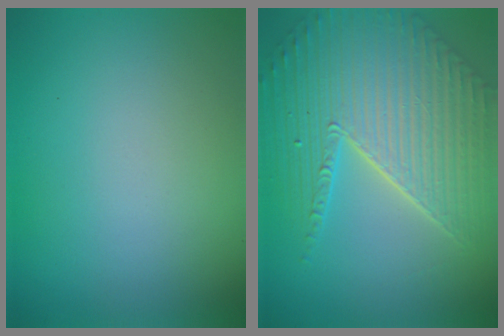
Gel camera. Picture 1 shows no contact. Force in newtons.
{"total": 7.6, "press": 5.8, "slide": 4.9}